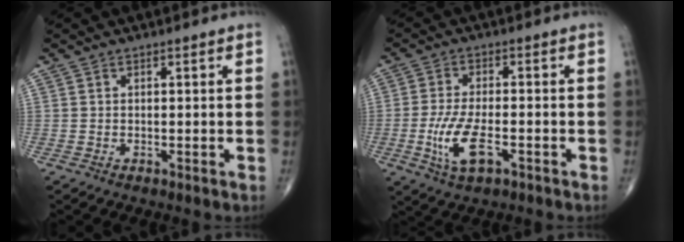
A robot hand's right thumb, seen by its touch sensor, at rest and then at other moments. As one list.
[{"total": 8.7, "force": [-2.9, 3.5, 7.4], "torque": [-0.155, 0.004, -0.051]}]